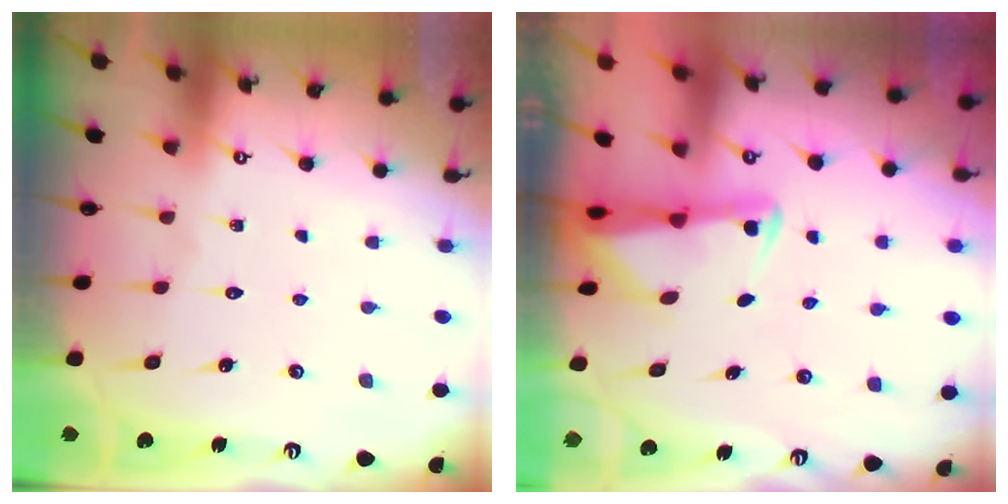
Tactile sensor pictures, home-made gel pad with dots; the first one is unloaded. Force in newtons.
{"total": 2.4, "press": 2.3, "slide": 0.4}